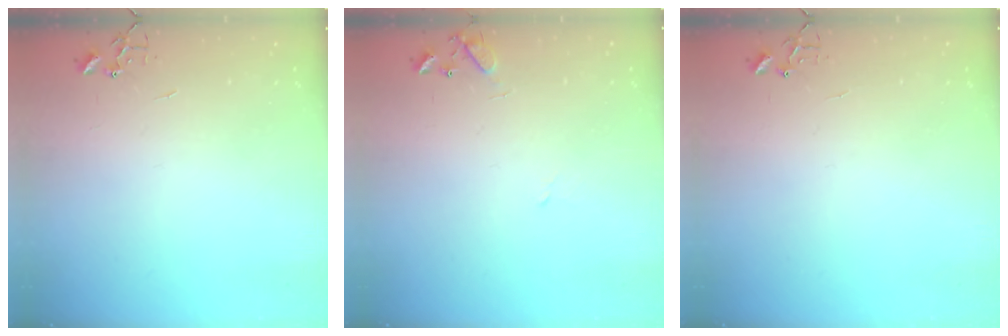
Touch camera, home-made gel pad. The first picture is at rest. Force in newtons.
{"total": 8.6, "press": 8.5, "slide": 1.1}
{"total": 6.4, "press": 6.4, "slide": 0.6}